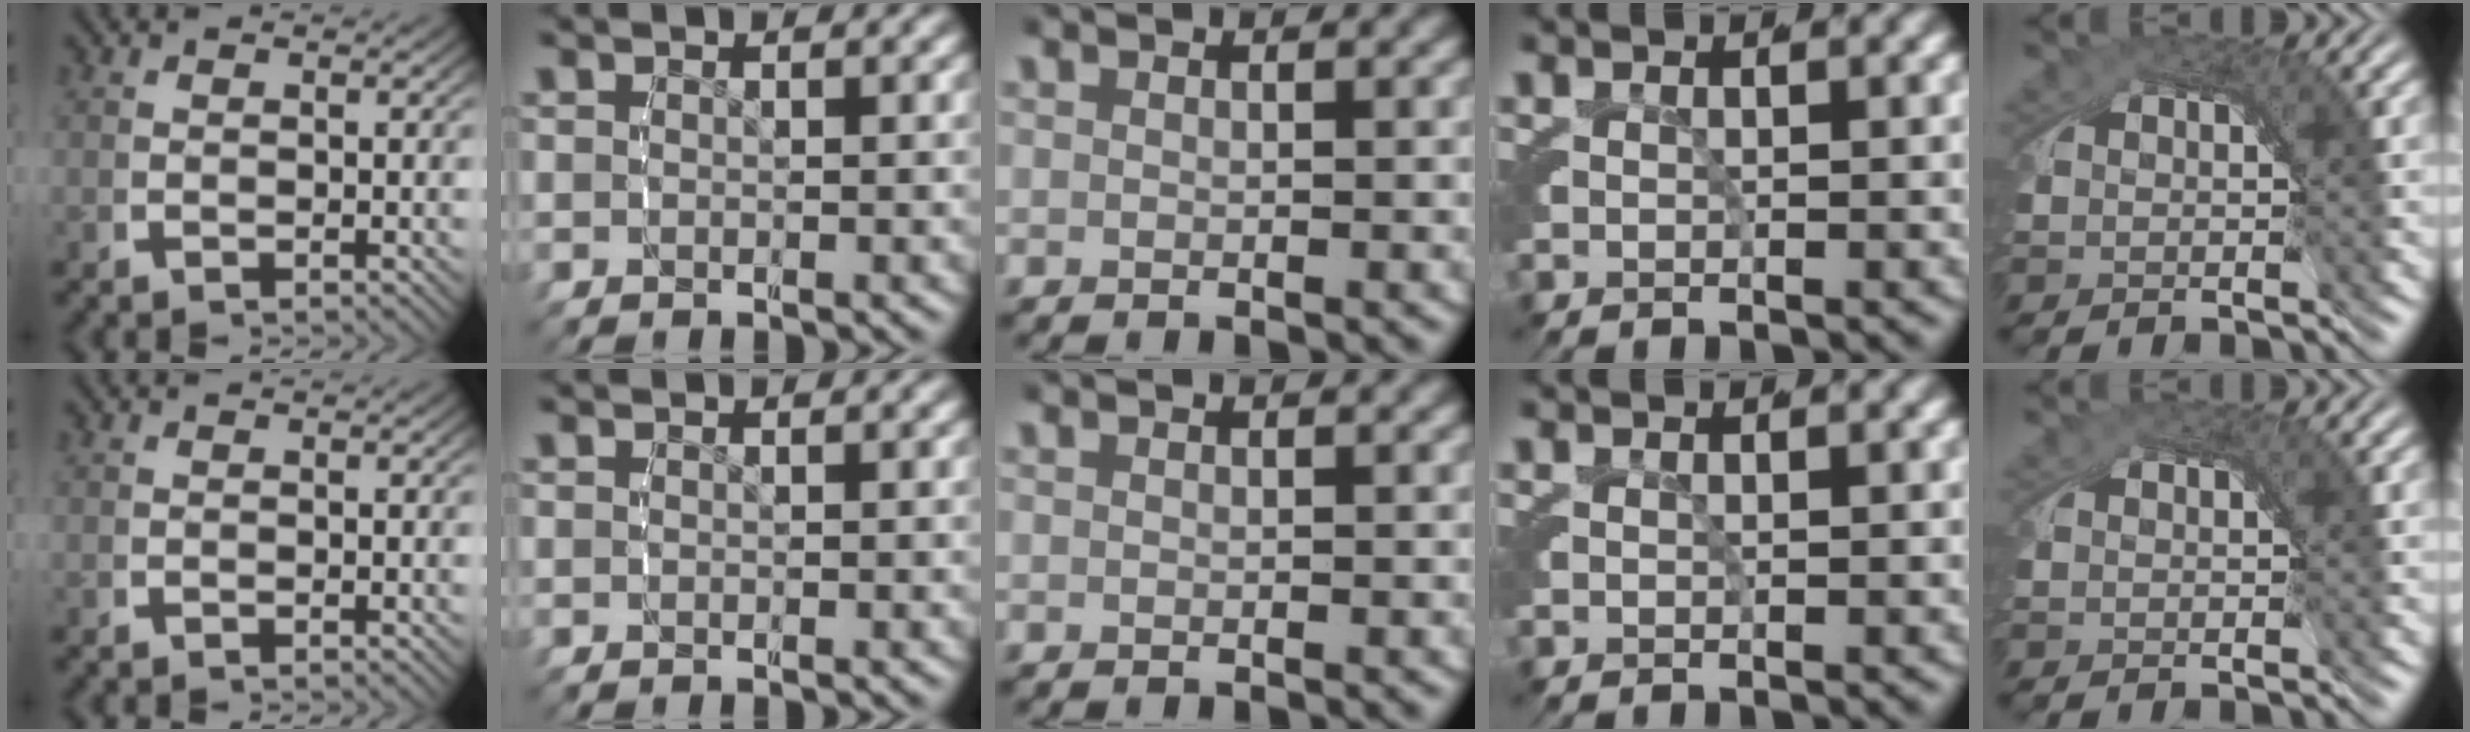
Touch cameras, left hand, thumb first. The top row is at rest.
{}